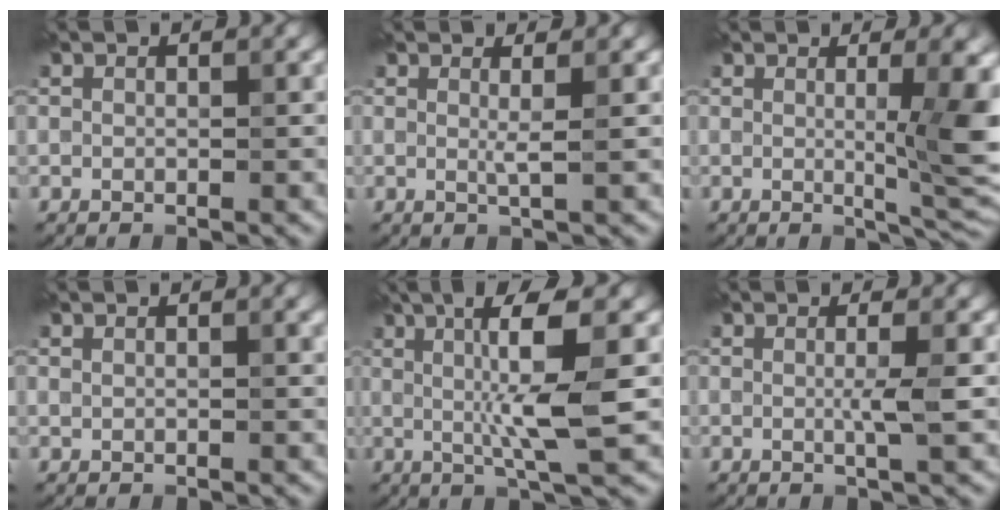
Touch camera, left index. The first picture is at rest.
{"total": 1.5, "force": [0.4, 0.3, 1.4], "torque": [-0.023, -0.003, 0.000]}
{"total": 8.0, "force": [0.5, 1.9, 7.7], "torque": [-0.085, -0.008, 0.009]}
{"total": 1.2, "force": [0.9, 0.4, 0.8], "torque": [-0.011, 0.003, 0.013]}
{"total": 8.4, "force": [1.2, 1.3, 8.2], "torque": [-0.126, -0.002, 0.021]}
{"total": 2.2, "force": [0.1, 0.3, 2.2], "torque": [-0.038, -0.003, -0.004]}